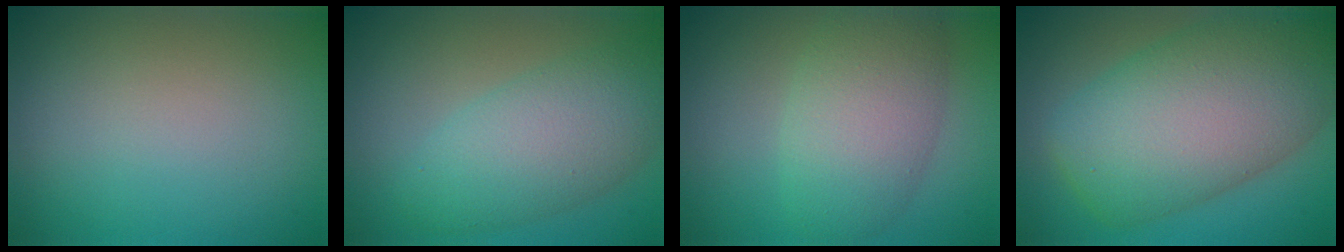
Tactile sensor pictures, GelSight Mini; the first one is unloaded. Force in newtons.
{"total": 6.0, "press": 6.0, "slide": 0.4}
{"total": 6.1, "press": 6.0, "slide": 0.2}
{"total": 12.3, "press": 12.3, "slide": 0.5}